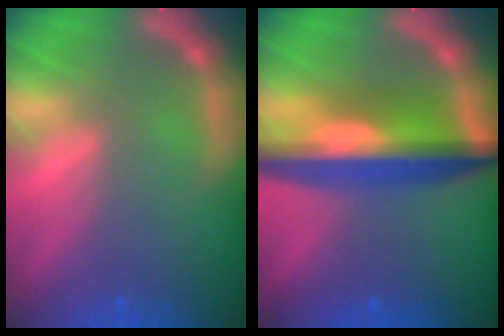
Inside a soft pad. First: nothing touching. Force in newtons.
{"total": 9.6}